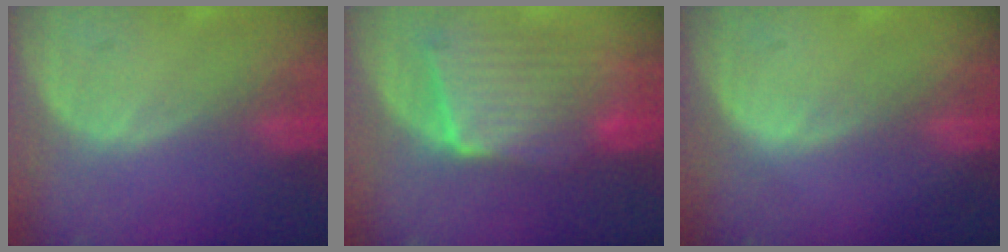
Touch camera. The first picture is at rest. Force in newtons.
{"total": 9.6, "press": 8.7, "slide": 4.1}
{"total": 0.6, "press": 0.6, "slide": 0.1}